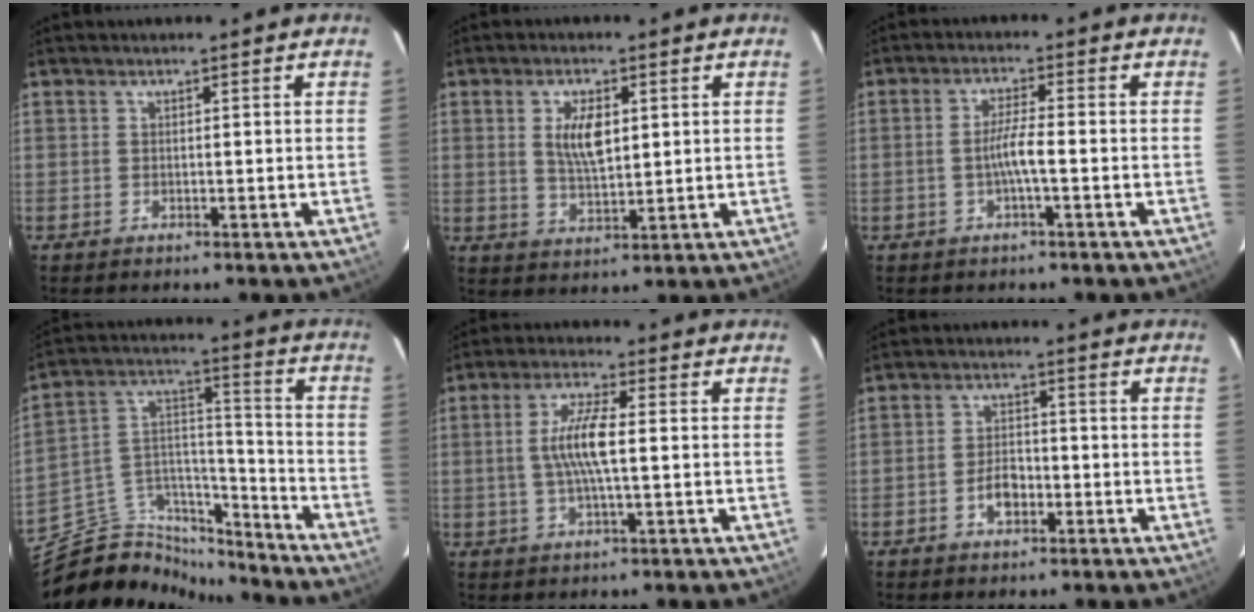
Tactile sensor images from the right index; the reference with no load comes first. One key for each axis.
{"total": 6.7, "fx": 1.7, "fy": 3.0, "fz": 5.8, "tx": -0.104, "ty": 0.001, "tz": 0.035}
{"total": 4.0, "fx": -1.3, "fy": -0.2, "fz": 3.8, "tx": -0.073, "ty": 0.002, "tz": -0.023}
{"total": 16.2, "fx": -14.1, "fy": 6.6, "fz": 4.4, "tx": -0.095, "ty": 0.070, "tz": -0.237}
{"total": 7.3, "fx": -0.1, "fy": 0.9, "fz": 7.3, "tx": -0.139, "ty": 0.002, "tz": 0.000}
{"total": 4.4, "fx": -2.0, "fy": 2.7, "fz": 2.9, "tx": -0.056, "ty": 0.006, "tz": -0.031}